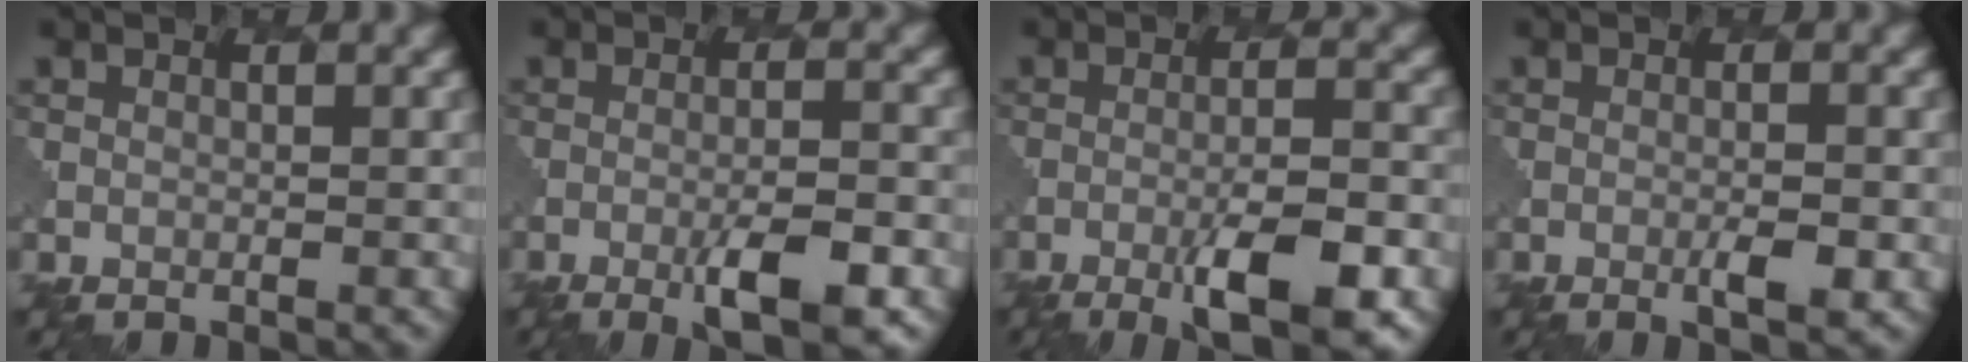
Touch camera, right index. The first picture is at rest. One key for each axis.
{"total": 4.8, "fx": -2.2, "fy": 1.0, "fz": 4.1, "tx": -0.073, "ty": -0.002, "tz": -0.034}
{"total": 6.4, "fx": -3.1, "fy": 1.4, "fz": 5.5, "tx": -0.094, "ty": 0.002, "tz": -0.047}
{"total": 2.1, "fx": -0.6, "fy": 0.3, "fz": 2.0, "tx": -0.034, "ty": 0.002, "tz": -0.011}